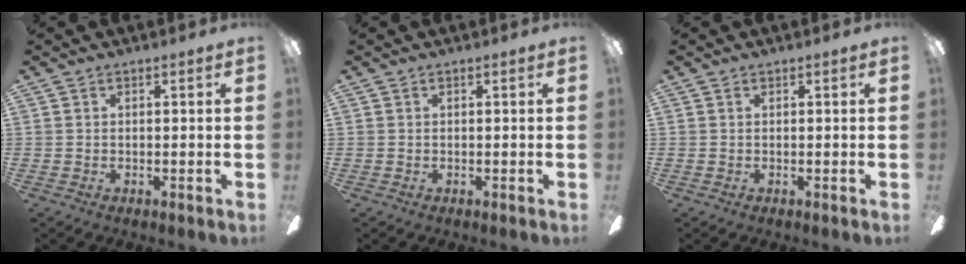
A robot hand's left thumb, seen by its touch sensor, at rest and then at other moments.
{"total": 0.0}
{"total": 0.0}